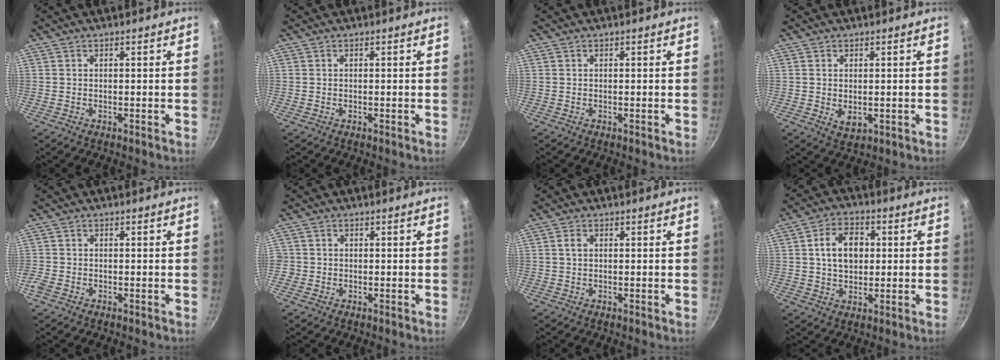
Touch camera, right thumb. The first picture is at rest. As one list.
[{"total": 0.0}, {"total": 0.0}, {"total": 3.3, "force": [0.0, 2.2, 2.5], "torque": [-0.042, -0.009, 0.005]}, {"total": 2.3, "force": [-1.3, 1.7, 1.0], "torque": [-0.027, 0.001, -0.029]}, {"total": 1.7, "force": [-0.4, 1.6, 0.3], "torque": [0.000, 0.006, -0.009]}, {"total": 1.6, "force": [0.3, 1.2, 1.1], "torque": [-0.017, 0.005, 0.005]}, {"total": 9.0, "force": [1.3, 6.4, 6.1], "torque": [-0.082, 0.011, 0.018]}]